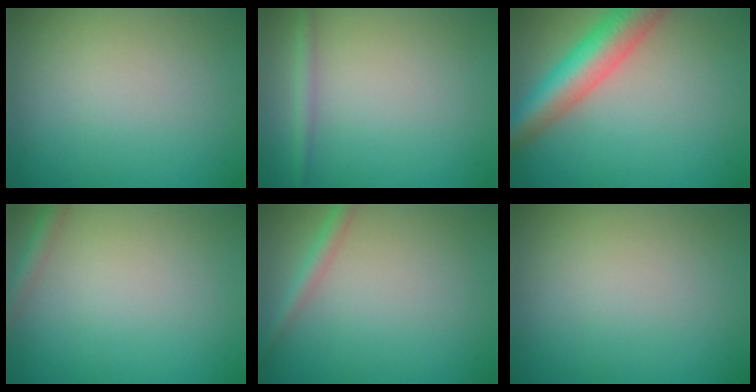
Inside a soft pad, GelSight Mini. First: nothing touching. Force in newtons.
{"total": 1.4, "press": 1.4, "slide": 0.1}
{"total": 6.9, "press": 6.9, "slide": 0.3}
{"total": 1.7, "press": 1.7, "slide": 0.1}
{"total": 1.7, "press": 1.7, "slide": 0.1}
{"total": 0.0}